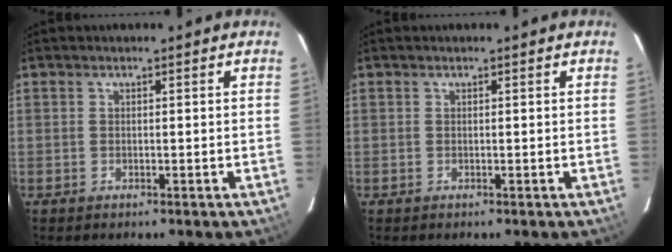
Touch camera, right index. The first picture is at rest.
{"total": 0.0}